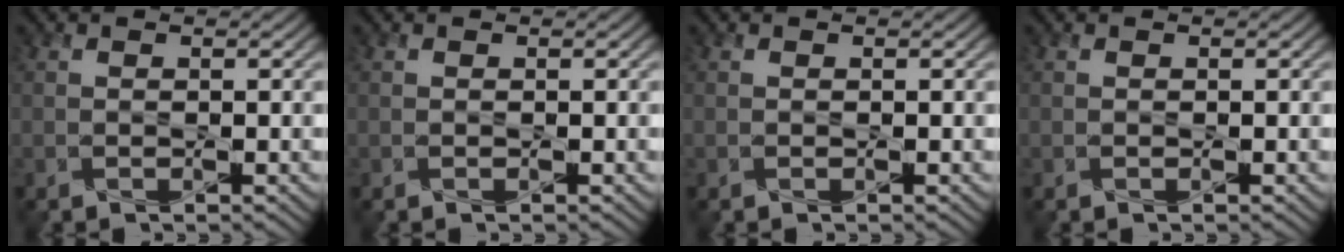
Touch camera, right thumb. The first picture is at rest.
{"total": 0.0}
{"total": 0.0}
{"total": 0.0}